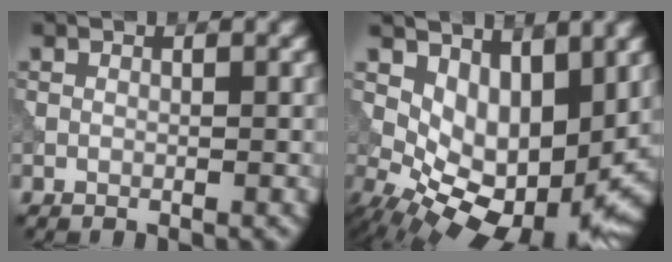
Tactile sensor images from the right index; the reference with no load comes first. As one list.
[{"total": 8.8, "force": [1.2, 4.8, 7.3], "torque": [-0.125, -0.027, 0.038]}]